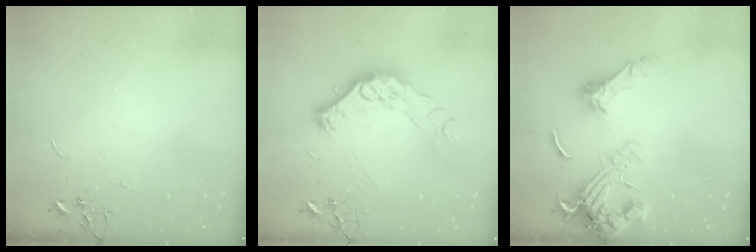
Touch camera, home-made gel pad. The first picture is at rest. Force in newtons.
{"total": 16.5, "press": 16.5, "slide": 1.2}
{"total": 17.0, "press": 16.9, "slide": 1.9}